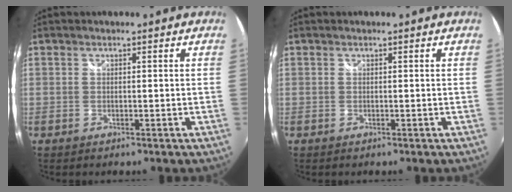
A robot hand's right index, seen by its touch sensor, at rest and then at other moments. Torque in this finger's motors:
{"motor_torque": [0.08, 0.08, 0.01, 0.01]}